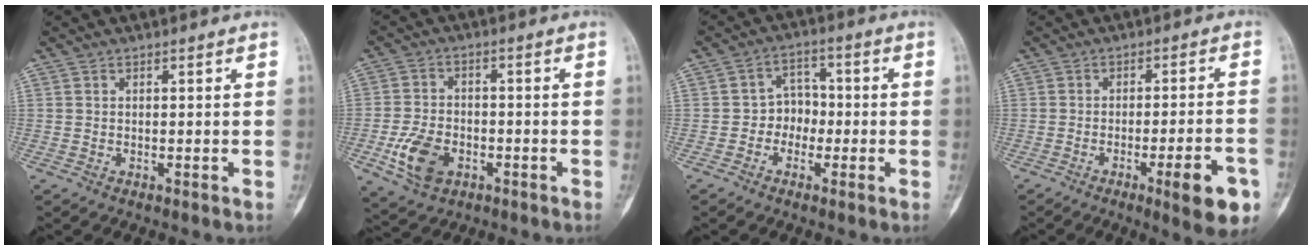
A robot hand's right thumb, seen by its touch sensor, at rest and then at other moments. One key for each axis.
{"total": 8.9, "fx": -3.3, "fy": 5.9, "fz": 5.8, "tx": -0.105, "ty": 0.011, "tz": -0.057}
{"total": 5.2, "fx": -1.4, "fy": 4.4, "fz": 2.3, "tx": 0.004, "ty": 0.020, "tz": -0.038}
{"total": 10.2, "fx": -4.6, "fy": 1.9, "fz": 9.0, "tx": -0.112, "ty": 0.016, "tz": -0.056}